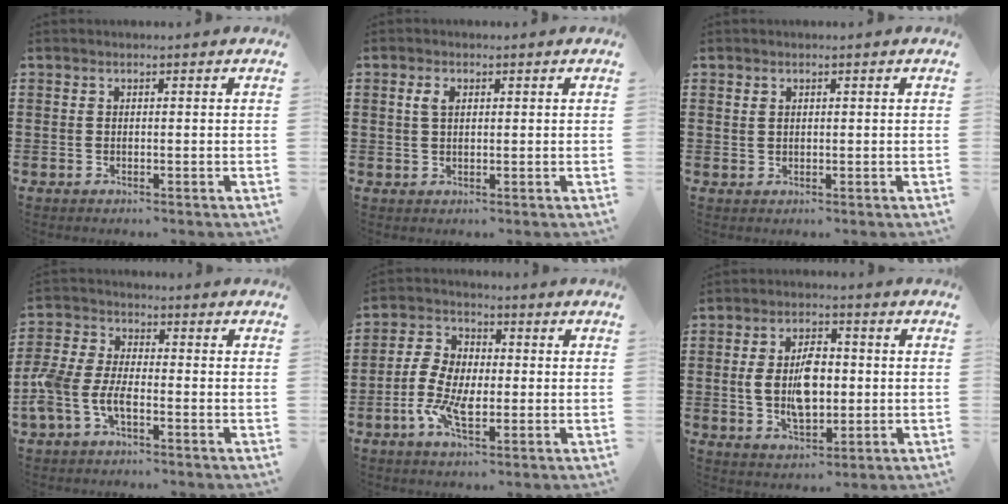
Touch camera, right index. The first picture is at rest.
{"total": 2.2, "force": [0.7, 1.2, 1.6], "torque": [-0.037, 0.007, 0.012]}
{"total": 0.9, "force": [0.6, 0.6, 0.3], "torque": [-0.007, 0.003, 0.011]}
{"total": 5.6, "force": [-2.8, 2.7, 4.1], "torque": [-0.114, -0.004, -0.061]}
{"total": 7.0, "force": [-2.1, 4.2, 5.3], "torque": [-0.130, 0.005, -0.047]}
{"total": 8.1, "force": [0.0, 4.7, 6.6], "torque": [-0.122, 0.005, -0.007]}